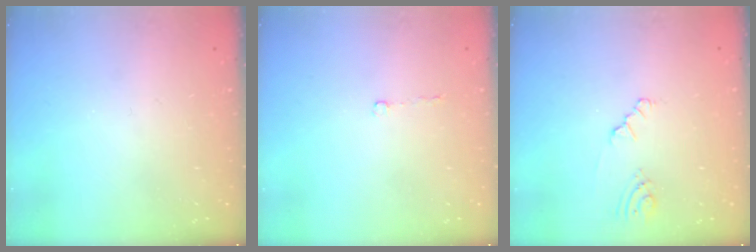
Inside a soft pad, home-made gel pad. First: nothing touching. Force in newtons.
{"total": 2.6, "press": 2.5, "slide": 0.5}
{"total": 2.5, "press": 2.5, "slide": 0.4}